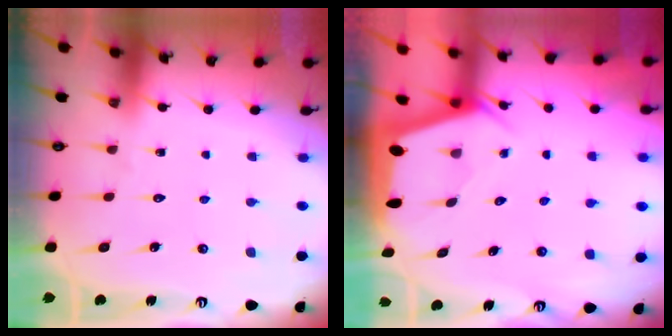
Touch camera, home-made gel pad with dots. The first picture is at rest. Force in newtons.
{"total": 2.9, "press": 2.9, "slide": 0.2}